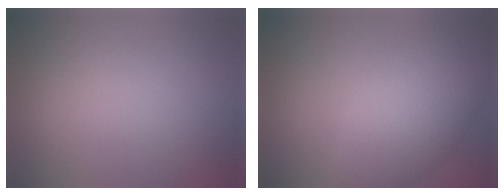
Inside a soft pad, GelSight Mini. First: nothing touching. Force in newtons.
{"total": 7.6, "press": 7.6, "slide": 0.4}